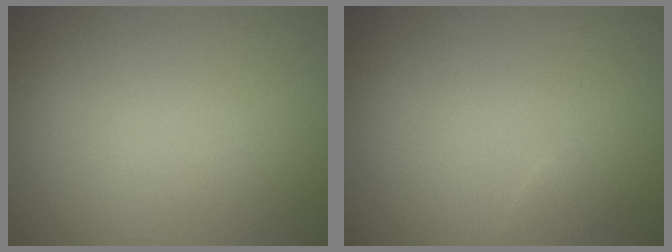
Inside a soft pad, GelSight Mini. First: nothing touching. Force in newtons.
{"total": 0.8, "press": 0.7, "slide": 0.1}